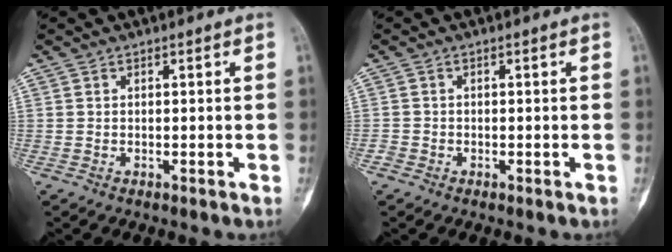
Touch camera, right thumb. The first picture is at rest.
{"total": 0.9, "force": [-0.6, 0.6, -0.1], "torque": [0.007, 0.004, -0.018]}